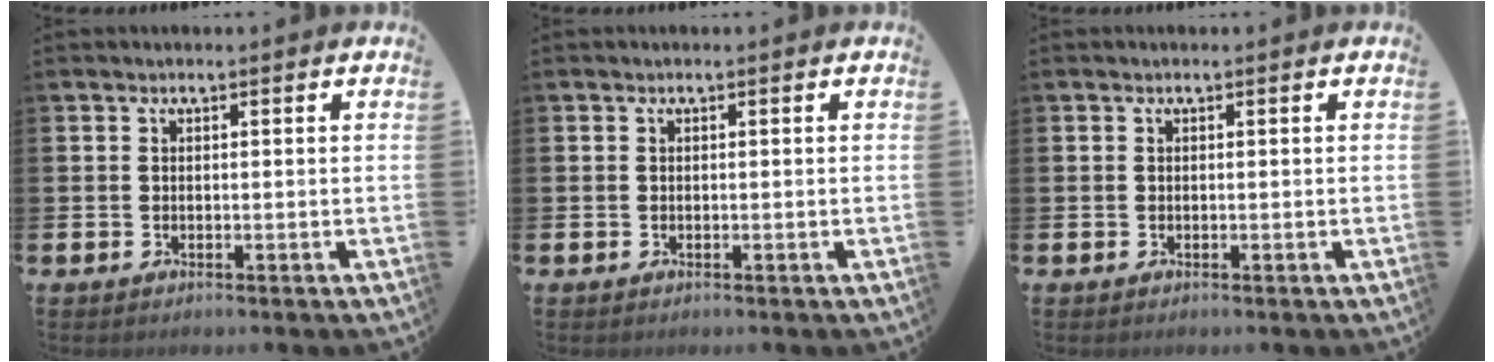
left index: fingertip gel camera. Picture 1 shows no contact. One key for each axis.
{"total": 0.0}
{"total": 0.0}